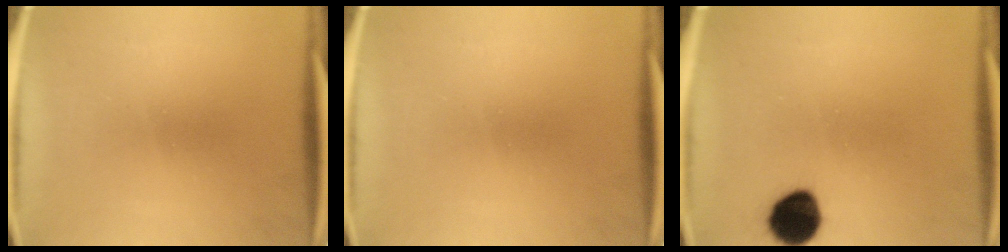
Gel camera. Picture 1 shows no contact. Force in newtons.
{"total": 0.0}
{"total": 10.1}